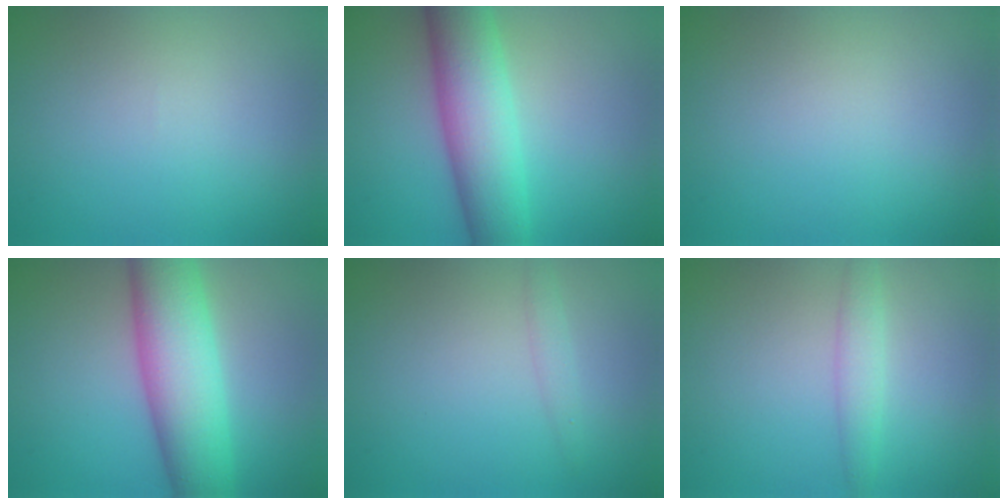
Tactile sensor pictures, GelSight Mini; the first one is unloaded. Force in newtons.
{"total": 8.0, "press": 8.0, "slide": 0.1}
{"total": 0.0}
{"total": 9.4, "press": 9.4, "slide": 0.5}
{"total": 1.0, "press": 1.0, "slide": 0.0}
{"total": 2.0, "press": 2.0, "slide": 0.2}